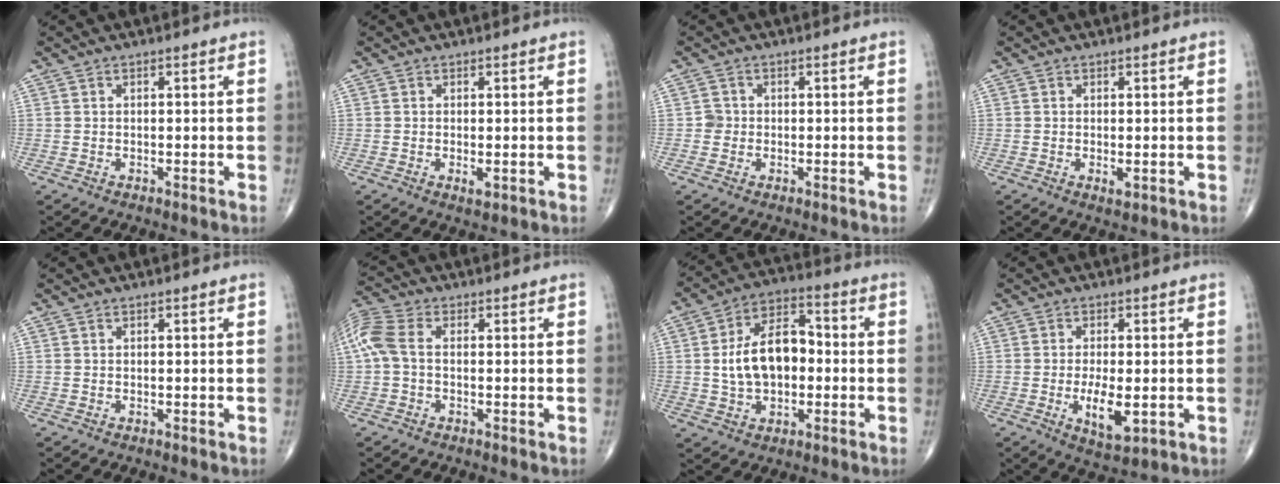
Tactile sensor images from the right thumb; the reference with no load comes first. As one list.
[{"total": 1.6, "force": [-0.3, 0.6, 1.4], "torque": [-0.026, -0.005, -0.004]}, {"total": 1.6, "force": [-0.2, 1.6, 0.3], "torque": [0.007, 0.007, -0.007]}, {"total": 1.3, "force": [-0.2, 0.6, 1.2], "torque": [-0.022, -0.005, -0.001]}, {"total": 0.0}, {"total": 7.0, "force": [0.0, 4.1, 5.6], "torque": [-0.146, 0.023, -0.006]}, {"total": 13.3, "force": [-0.2, 8.2, 10.4], "torque": [-0.162, 0.028, -0.007]}, {"total": 7.0, "force": [-1.4, 2.9, 6.2], "torque": [-0.104, -0.013, -0.017]}]